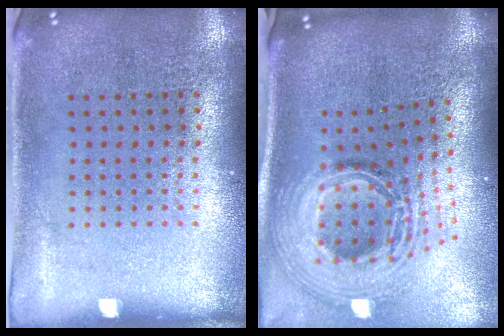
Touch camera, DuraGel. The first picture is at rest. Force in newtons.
{"total": 3.0, "press": 2.1, "slide": 2.1}